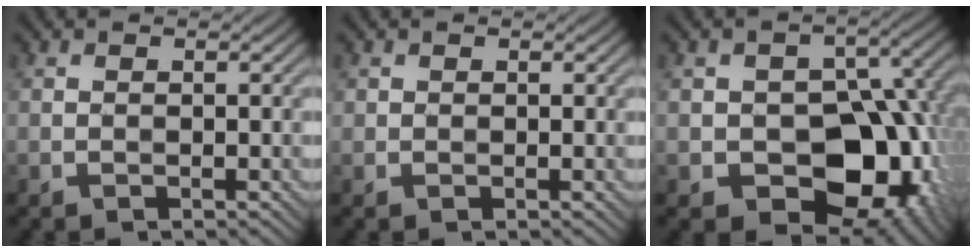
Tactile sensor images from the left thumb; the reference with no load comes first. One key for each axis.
{"total": 0.5, "fx": 0.4, "fy": 0.4, "fz": 0.0, "tx": -0.002, "ty": -0.001, "tz": 0.009}
{"total": 14.4, "fx": -4.8, "fy": 10.2, "fz": 8.9, "tx": -0.106, "ty": -0.002, "tz": -0.083}